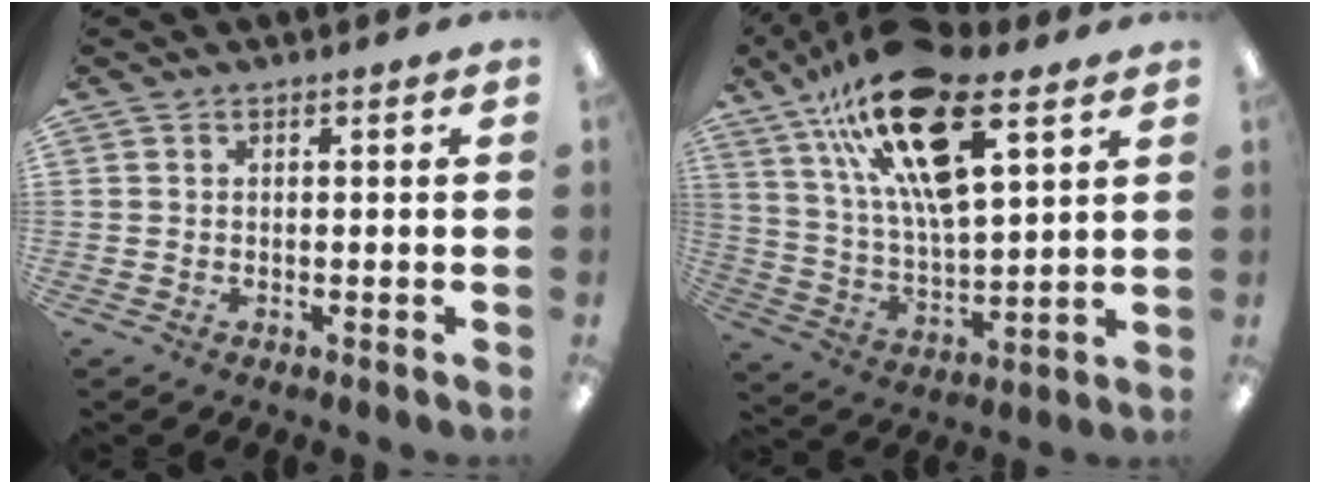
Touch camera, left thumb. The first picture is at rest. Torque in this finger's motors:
{"motor_torque": [0.82, 0.77, 1.38, -1.40, 0.17]}